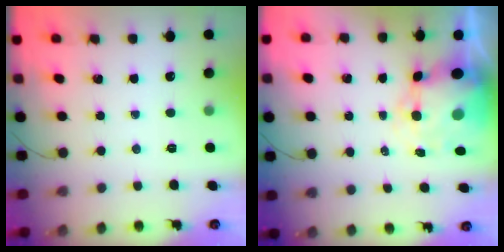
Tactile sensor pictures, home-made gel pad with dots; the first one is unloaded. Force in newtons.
{"total": 9.4, "press": 9.0, "slide": 2.5}